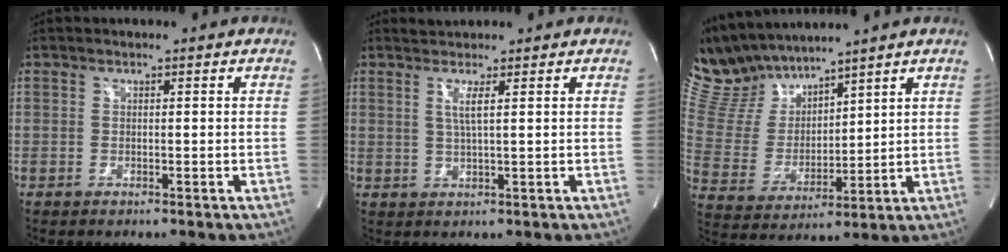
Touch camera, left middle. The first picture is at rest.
{"total": 3.6, "force": [1.8, -0.2, 3.1], "torque": [-0.066, 0.001, 0.034]}
{"total": 10.9, "force": [10.3, 2.8, 2.1], "torque": [-0.068, 0.017, 0.223]}